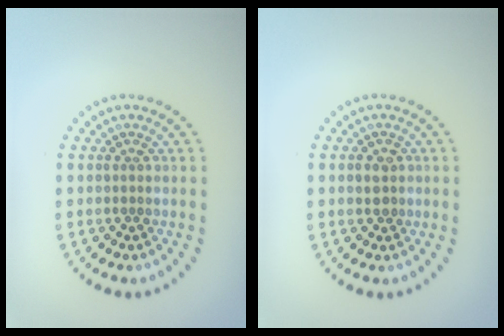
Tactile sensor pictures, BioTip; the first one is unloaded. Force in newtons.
{"total": 1.6, "press": 1.4, "slide": 0.7}